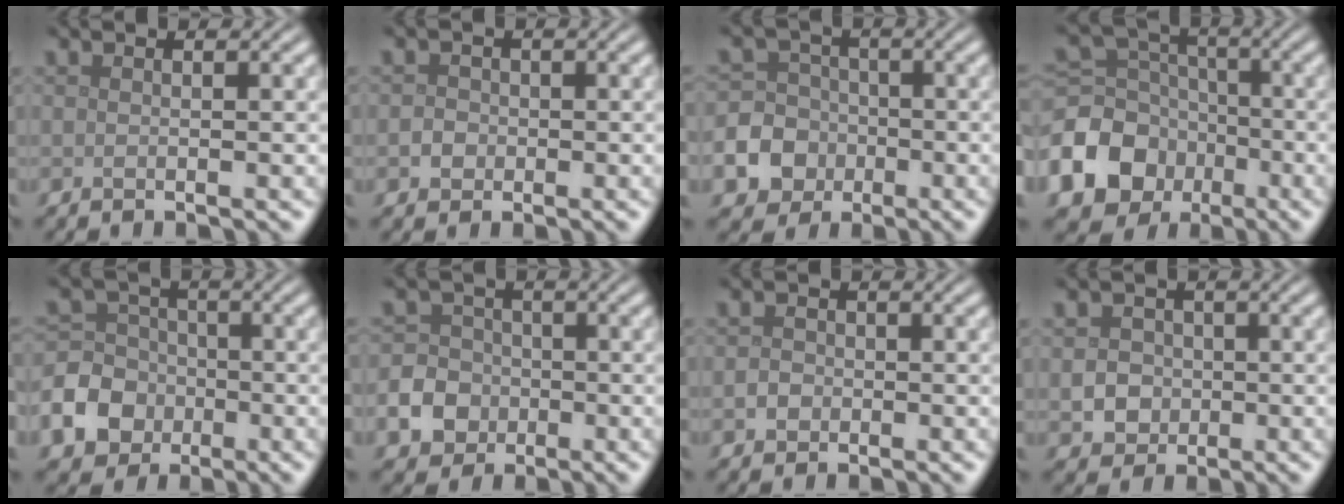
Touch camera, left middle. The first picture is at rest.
{"total": 1.4, "force": [-0.3, 1.3, 0.4], "torque": [0.003, -0.001, -0.009]}
{"total": 9.9, "force": [-3.9, 8.8, 2.3], "torque": [-0.056, -0.028, -0.095]}
{"total": 12.1, "force": [-5.1, 10.1, 4.2], "torque": [-0.116, -0.025, -0.115]}
{"total": 7.8, "force": [-3.2, 6.6, 2.7], "torque": [-0.052, -0.013, -0.087]}
{"total": 4.9, "force": [-1.9, 4.2, 1.6], "torque": [-0.020, -0.004, -0.054]}
{"total": 1.3, "force": [-0.4, 1.2, 0.5], "torque": [-0.006, 0.000, -0.011]}
{"total": 2.9, "force": [-0.3, 2.7, 1.1], "torque": [-0.005, -0.002, -0.010]}